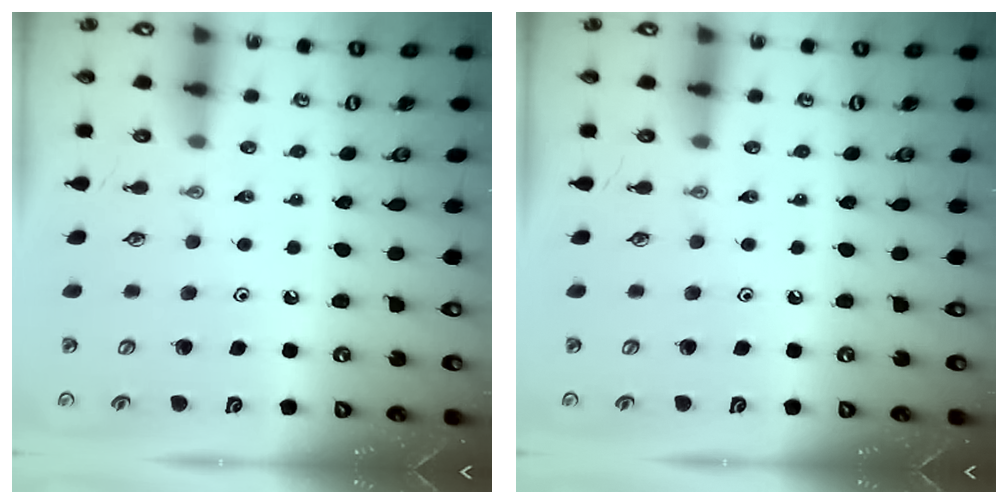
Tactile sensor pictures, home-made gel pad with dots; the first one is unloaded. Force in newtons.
{"total": 0.0}